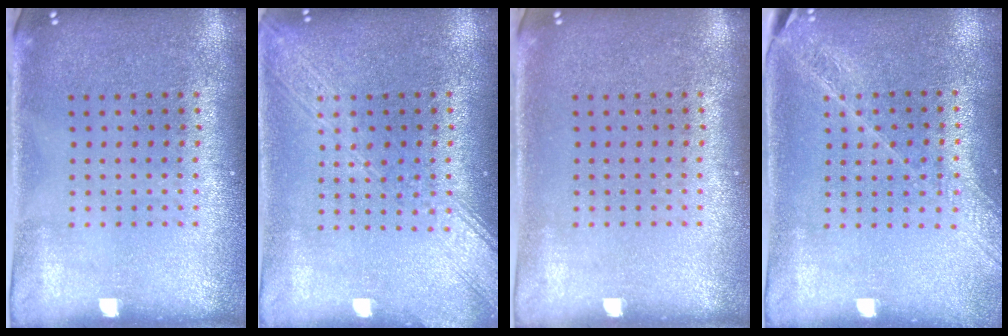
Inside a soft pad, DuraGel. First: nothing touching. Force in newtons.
{"total": 3.5, "press": 3.5, "slide": 0.4}
{"total": 0.0}
{"total": 1.6, "press": 1.5, "slide": 0.4}